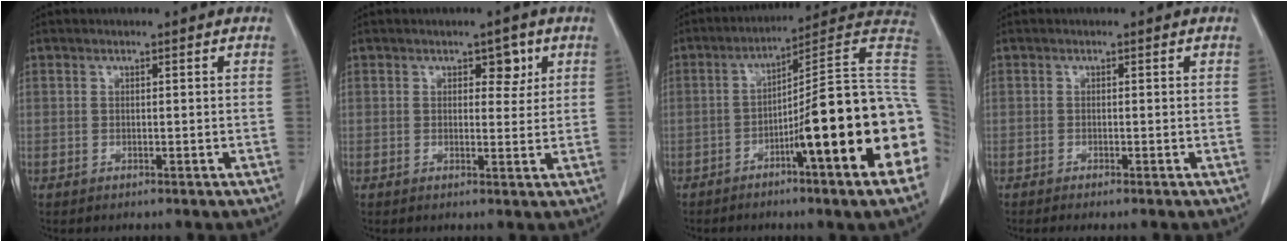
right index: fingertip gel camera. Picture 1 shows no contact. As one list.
[{"total": 2.9, "force": [1.4, 1.7, 1.9], "torque": [-0.017, 0.003, 0.017]}, {"total": 21.0, "force": [-5.5, -0.1, 20.3], "torque": [-0.196, 0.023, -0.081]}, {"total": 1.2, "force": [-1.0, -0.1, 0.8], "torque": [-0.013, -0.002, -0.016]}]